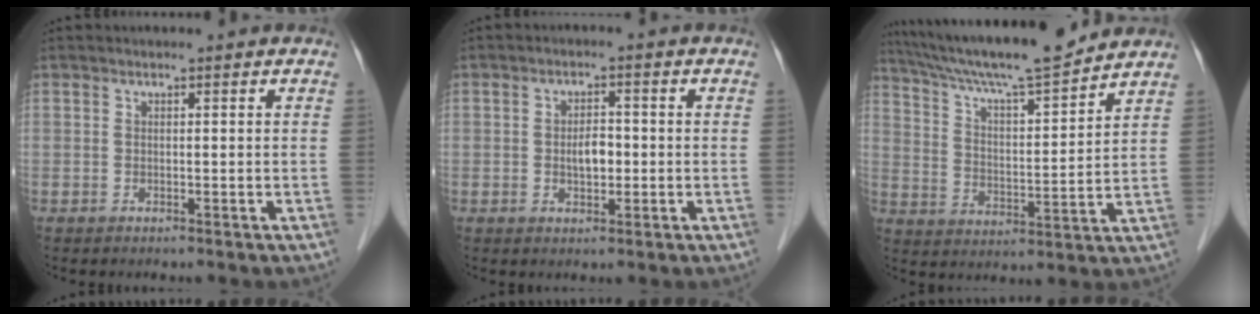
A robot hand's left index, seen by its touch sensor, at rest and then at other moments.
{"total": 3.3, "force": [-0.4, 1.7, 2.8], "torque": [-0.049, 0.004, -0.005]}
{"total": 16.7, "force": [15.0, 0.5, 7.2], "torque": [-0.129, 0.005, 0.246]}